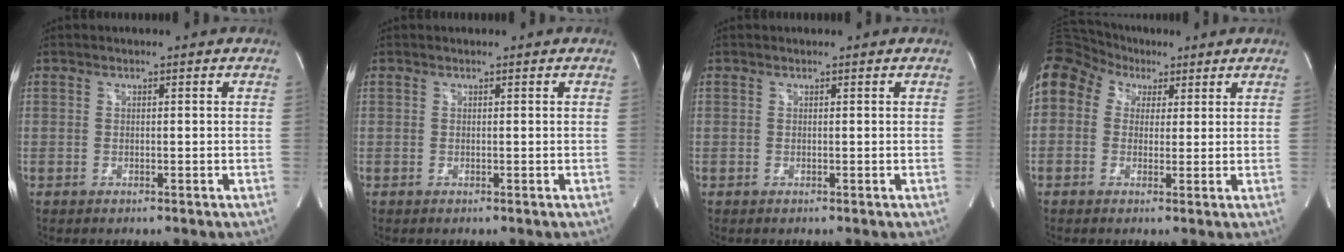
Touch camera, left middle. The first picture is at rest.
{"total": 0.5, "force": [0.5, 0.0, 0.1], "torque": [-0.002, 0.014, 0.012]}
{"total": 0.5, "force": [0.5, 0.1, 0.0], "torque": [-0.001, 0.012, 0.011]}
{"total": 12.2, "force": [5.2, 9.8, 5.0], "torque": [-0.153, 0.079, 0.097]}